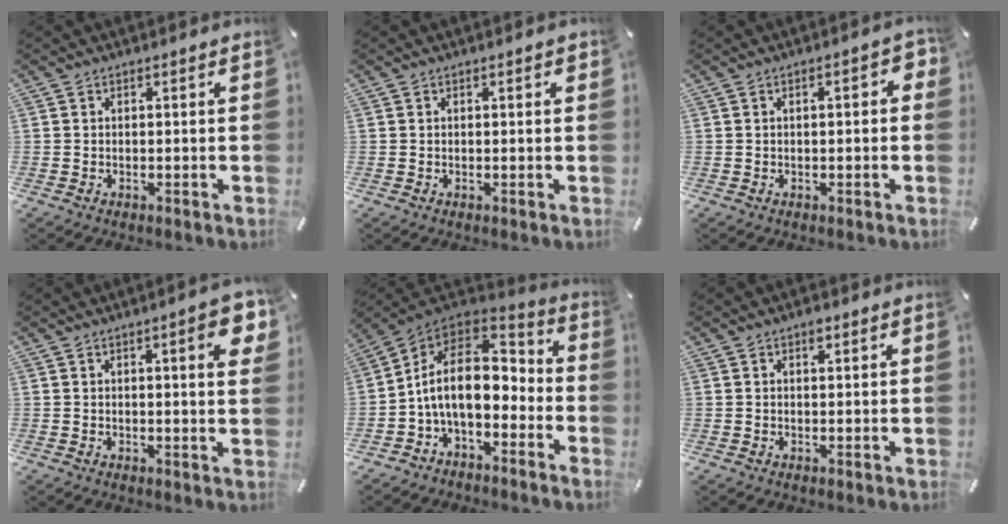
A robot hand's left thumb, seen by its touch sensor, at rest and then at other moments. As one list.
[{"total": 0.7, "force": [0.2, 0.2, 0.7], "torque": [-0.005, -0.002, 0.001]}, {"total": 3.5, "force": [-0.1, 1.5, 3.1], "torque": [-0.040, 0.005, -0.007]}, {"total": 6.9, "force": [2.5, 1.5, 6.3], "torque": [-0.088, -0.007, 0.037]}, {"total": 15.8, "force": [-1.1, 10.2, 12.0], "torque": [-0.230, 0.005, -0.020]}, {"total": 1.8, "force": [0.9, 0.6, 1.5], "torque": [-0.024, -0.002, 0.013]}]